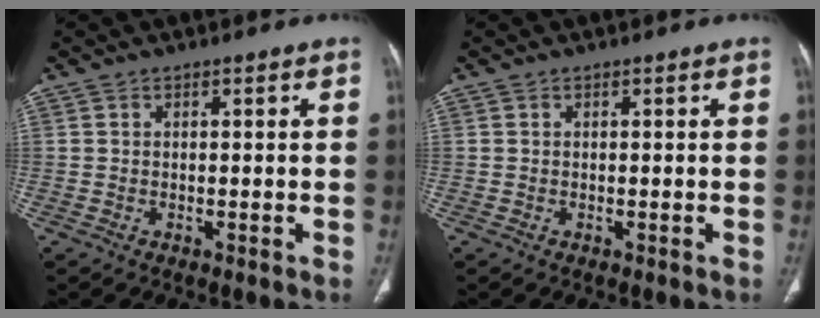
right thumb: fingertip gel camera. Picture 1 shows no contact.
{"total": 0.0}